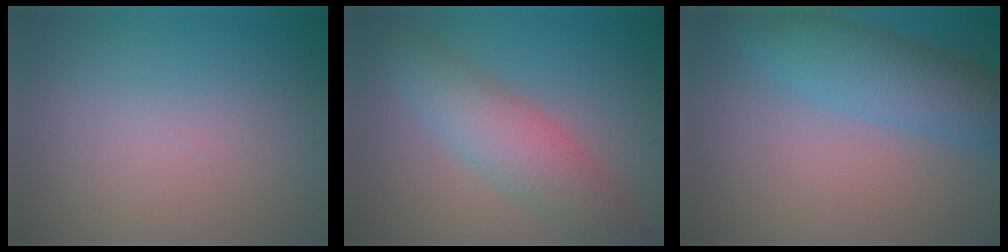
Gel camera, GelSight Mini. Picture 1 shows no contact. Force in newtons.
{"total": 5.8, "press": 5.8, "slide": 0.2}
{"total": 5.6, "press": 5.6, "slide": 0.2}